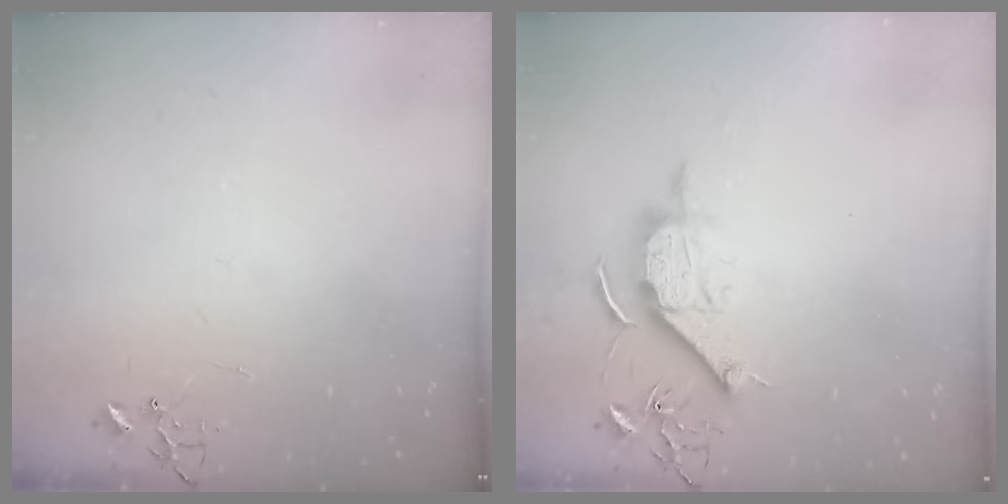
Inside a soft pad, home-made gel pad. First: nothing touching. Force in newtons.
{"total": 11.3, "press": 11.3, "slide": 0.5}